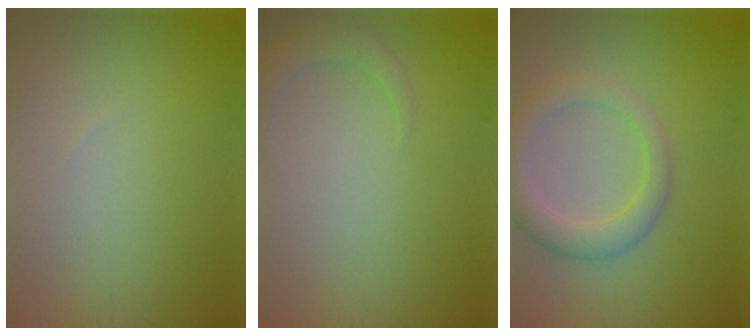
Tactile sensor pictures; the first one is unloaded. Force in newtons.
{"total": 2.1, "press": 2.1, "slide": 0.3}
{"total": 4.4, "press": 4.4, "slide": 0.4}